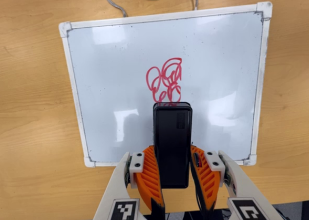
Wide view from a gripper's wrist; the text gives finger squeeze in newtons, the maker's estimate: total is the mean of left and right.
{"total": 8.2, "left": 5.8, "right": 10.6}